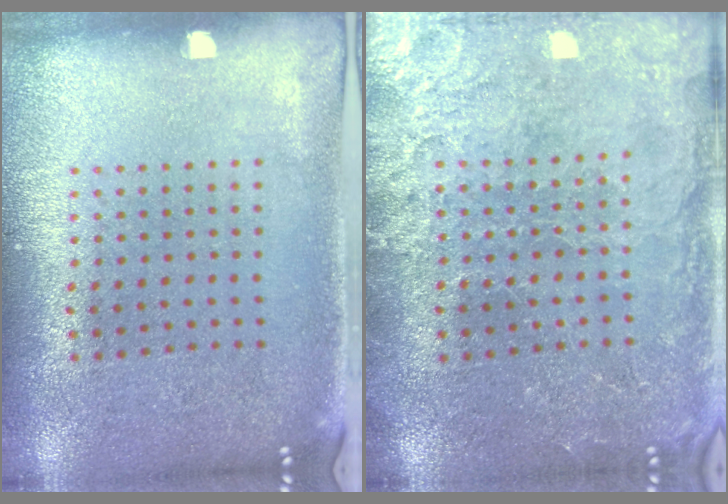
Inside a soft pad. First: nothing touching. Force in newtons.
{"total": 3.3, "press": 3.1, "slide": 0.9}